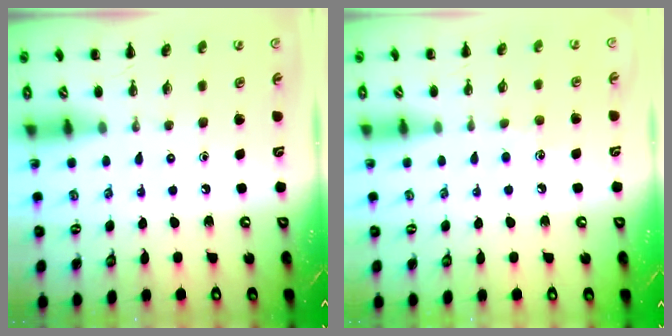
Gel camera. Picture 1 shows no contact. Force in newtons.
{"total": 4.1, "press": 3.9, "slide": 1.2}